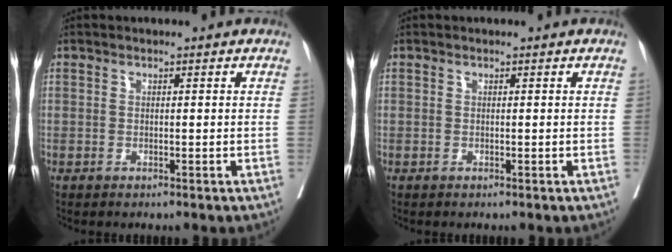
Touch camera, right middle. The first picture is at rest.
{"total": 0.0}